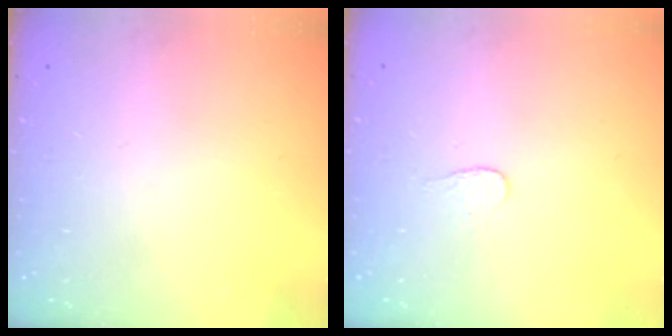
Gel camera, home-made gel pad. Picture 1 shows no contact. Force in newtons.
{"total": 2.7, "press": 2.7, "slide": 0.3}